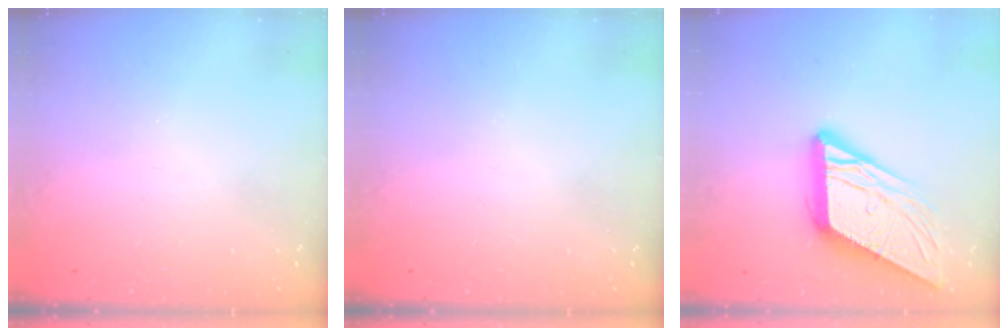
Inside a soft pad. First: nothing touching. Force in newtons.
{"total": 0.0}
{"total": 14.0, "press": 13.9, "slide": 1.4}